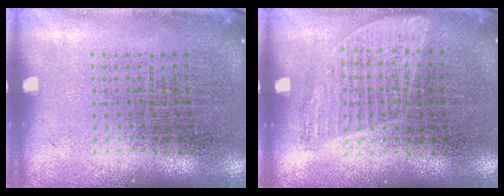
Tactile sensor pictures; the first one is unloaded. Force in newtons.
{"total": 0.9, "press": 0.8, "slide": 0.4}